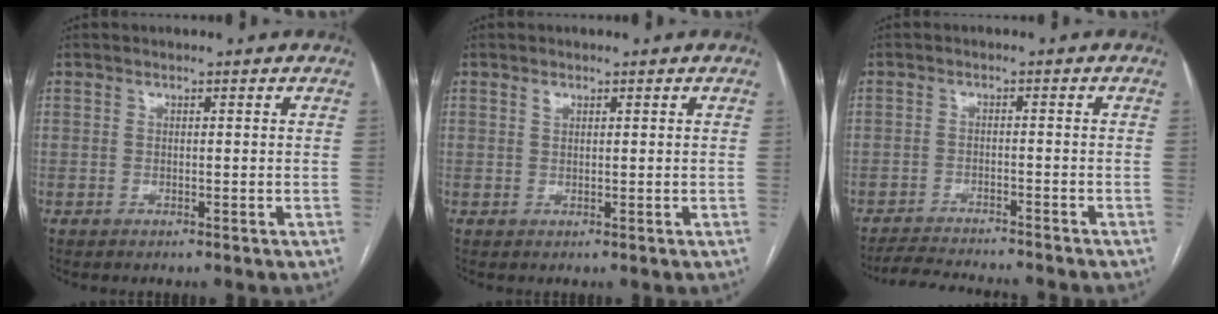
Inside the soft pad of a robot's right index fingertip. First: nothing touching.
{"total": 0.9, "force": [0.5, 0.6, 0.5], "torque": [-0.008, 0.000, 0.010]}
{"total": 9.8, "force": [-9.2, 0.6, 3.3], "torque": [-0.049, -0.008, -0.136]}